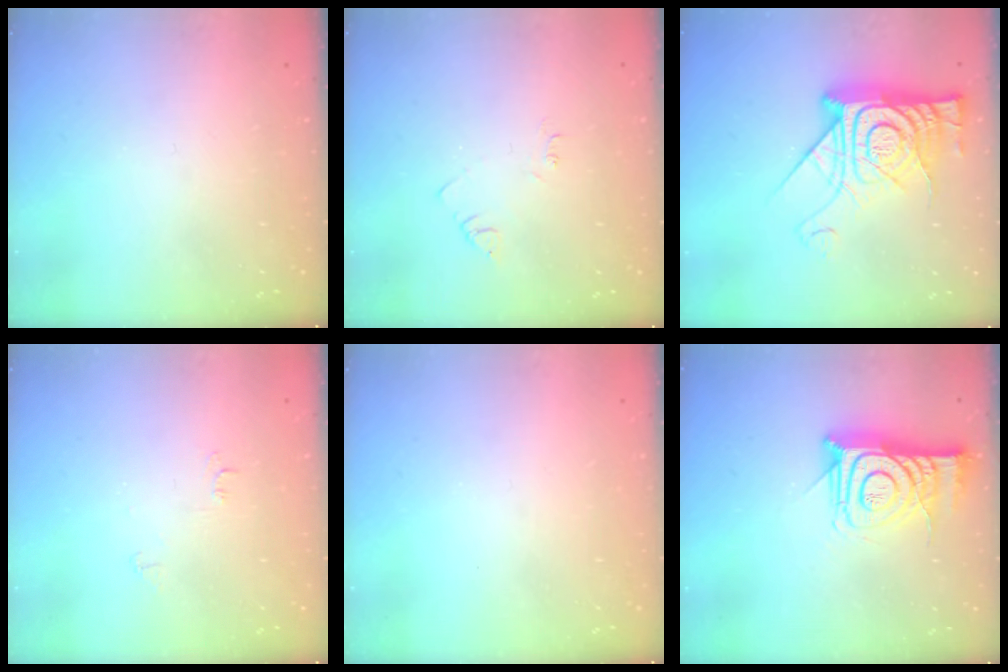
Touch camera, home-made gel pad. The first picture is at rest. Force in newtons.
{"total": 2.9, "press": 2.9, "slide": 0.4}
{"total": 20.4, "press": 20.4, "slide": 1.8}
{"total": 3.8, "press": 3.8, "slide": 0.5}
{"total": 0.0}
{"total": 13.9, "press": 13.9, "slide": 1.2}